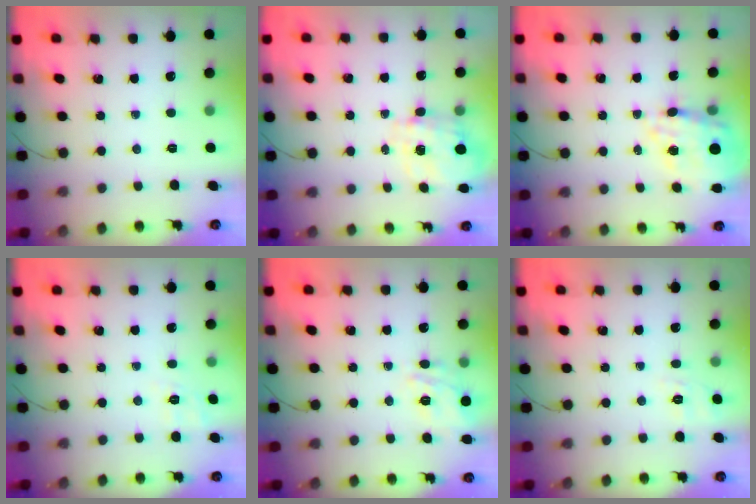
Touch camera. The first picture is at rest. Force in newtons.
{"total": 3.6, "press": 3.5, "slide": 1.0}
{"total": 15.0, "press": 14.5, "slide": 3.8}
{"total": 2.1, "press": 0.9, "slide": 1.9}
{"total": 5.6, "press": 5.5, "slide": 0.8}
{"total": 1.9, "press": 0.6, "slide": 1.8}